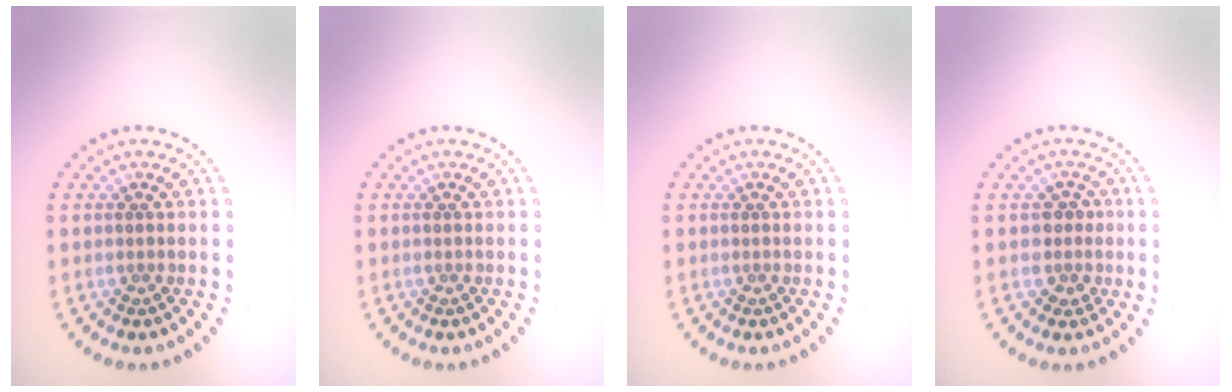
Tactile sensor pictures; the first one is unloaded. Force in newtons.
{"total": 0.0}
{"total": 0.0}
{"total": 1.9, "press": 1.5, "slide": 1.0}